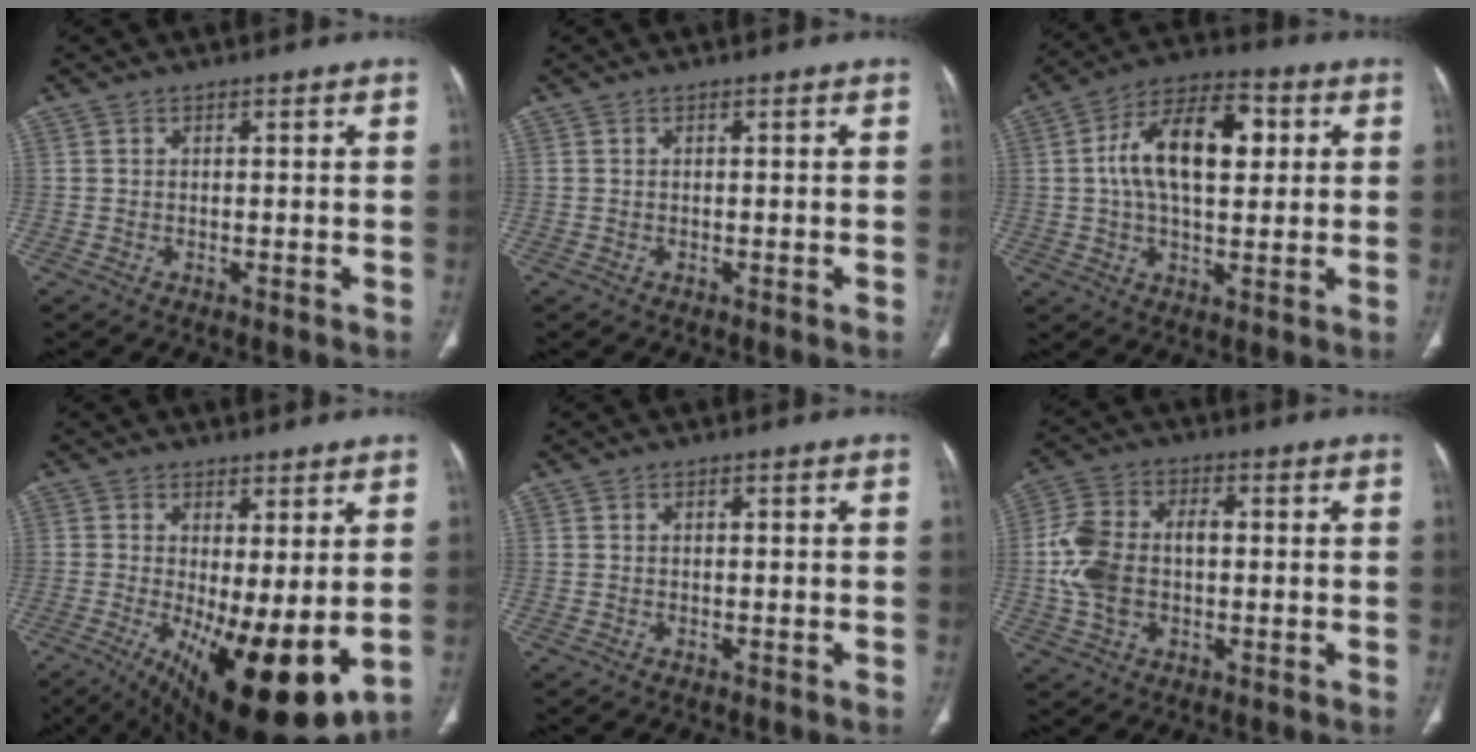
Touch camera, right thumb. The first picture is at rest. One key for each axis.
{"total": 0.0}
{"total": 15.6, "fx": 2.7, "fy": 8.2, "fz": 13.0, "tx": -0.211, "ty": 0.020, "tz": 0.040}
{"total": 16.2, "fx": -2.8, "fy": 5.4, "fz": 15.0, "tx": -0.226, "ty": -0.030, "tz": -0.020}
{"total": 0.0}
{"total": 11.4, "fx": -0.4, "fy": 7.5, "fz": 8.6, "tx": -0.179, "ty": 0.028, "tz": -0.010}